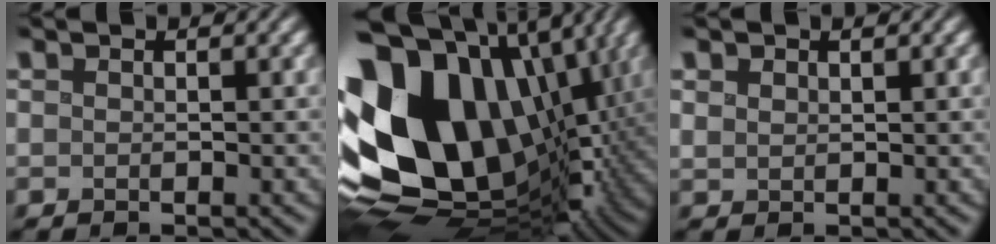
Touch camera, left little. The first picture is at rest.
{"total": 18.8, "force": [1.8, 14.1, 12.3], "torque": [-0.254, 0.001, 0.039]}
{"total": 1.1, "force": [0.8, 0.7, 0.4], "torque": [-0.007, 0.000, 0.016]}